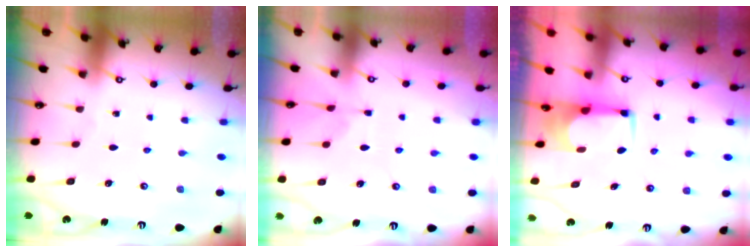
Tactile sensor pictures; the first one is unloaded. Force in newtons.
{"total": 3.8, "press": 3.6, "slide": 1.2}
{"total": 2.1, "press": 2.1, "slide": 0.1}